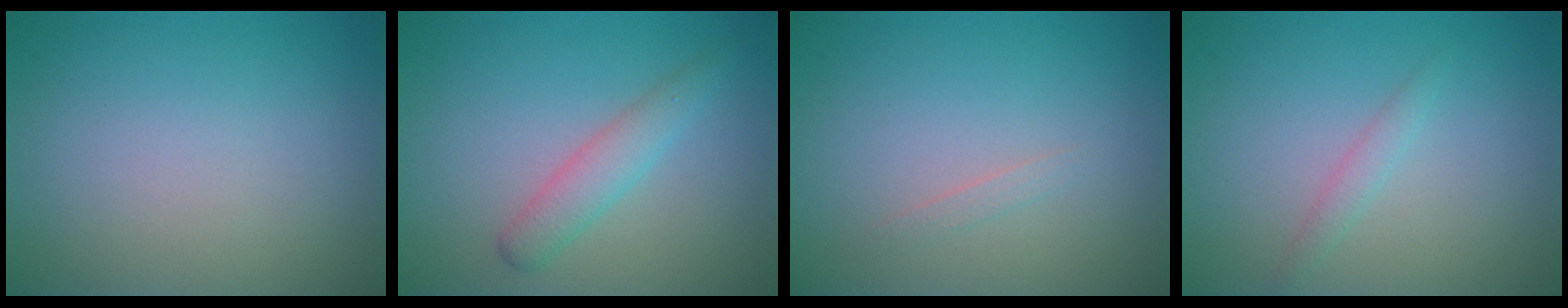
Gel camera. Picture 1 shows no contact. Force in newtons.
{"total": 2.5, "press": 2.5, "slide": 0.1}
{"total": 0.6, "press": 0.6, "slide": 0.0}
{"total": 1.1, "press": 1.1, "slide": 0.0}